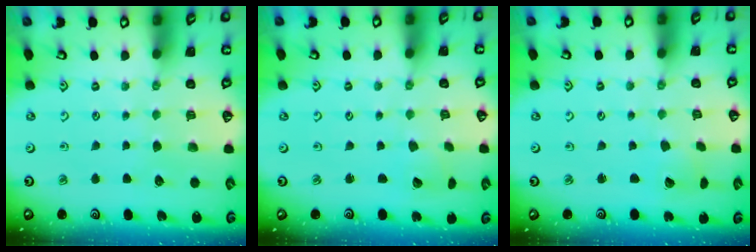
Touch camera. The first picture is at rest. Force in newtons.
{"total": 2.4, "press": 2.4, "slide": 0.2}
{"total": 2.3, "press": 2.3, "slide": 0.3}